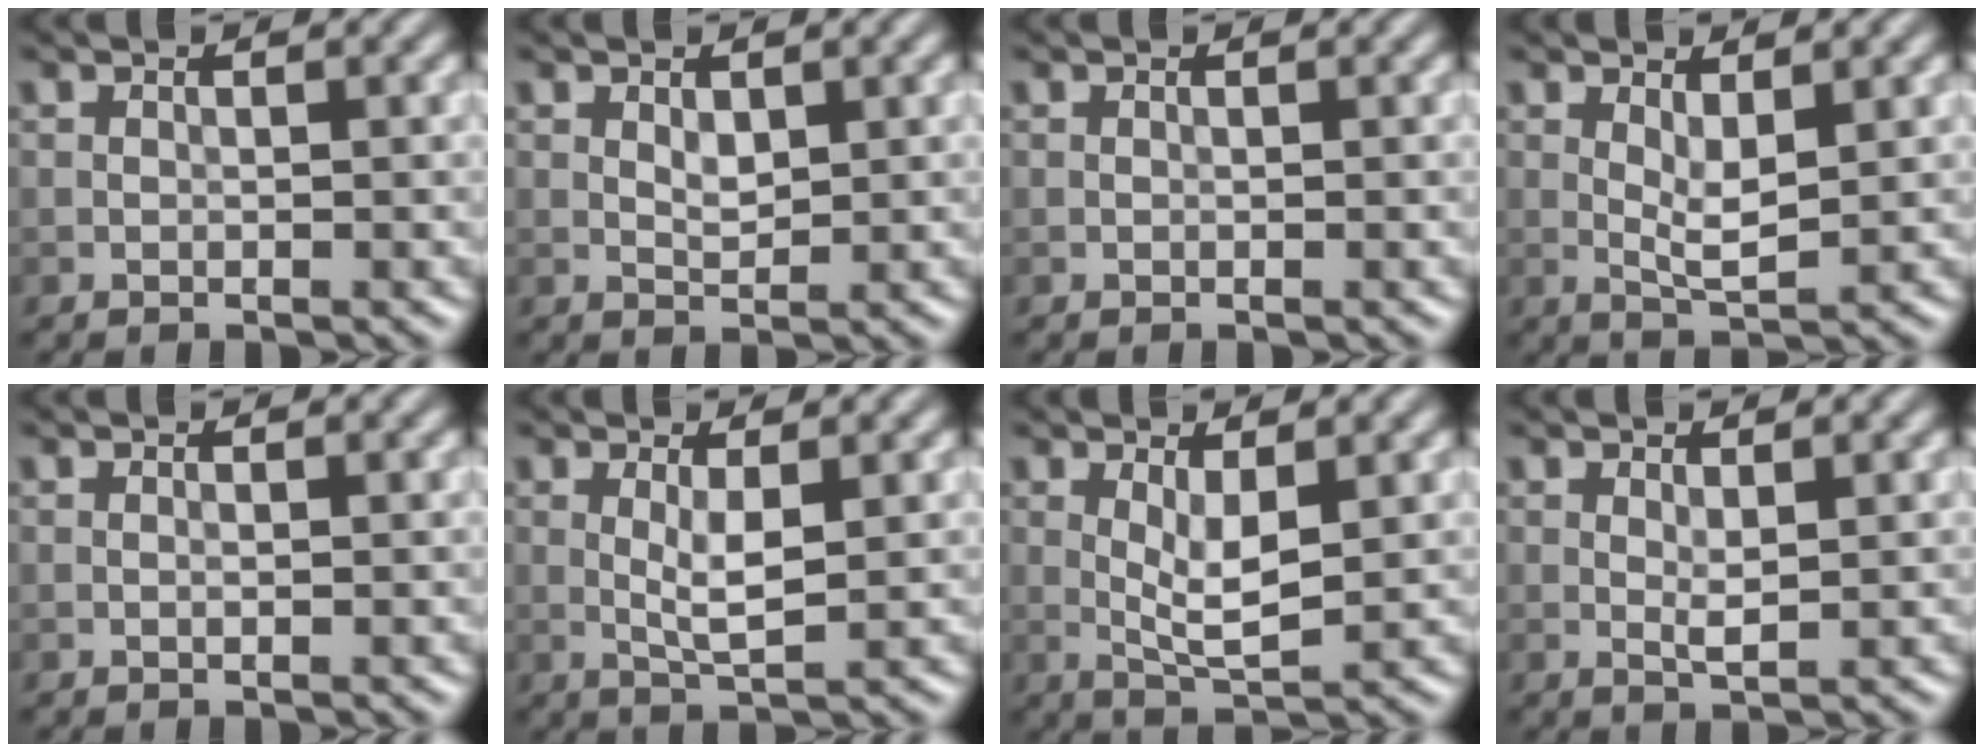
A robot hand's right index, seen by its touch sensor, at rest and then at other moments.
{"total": 1.3, "force": [0.5, 0.7, 1.0], "torque": [-0.018, -0.003, 0.013]}
{"total": 0.0}
{"total": 2.5, "force": [0.8, 0.7, 2.3], "torque": [-0.046, -0.007, 0.017]}
{"total": 0.0}
{"total": 2.6, "force": [0.5, 0.5, 2.5], "torque": [-0.052, -0.005, 0.012]}
{"total": 3.4, "force": [0.7, 1.0, 3.2], "torque": [-0.064, -0.008, 0.017]}
{"total": 1.2, "force": [0.5, 0.3, 1.1], "torque": [-0.025, -0.004, 0.009]}